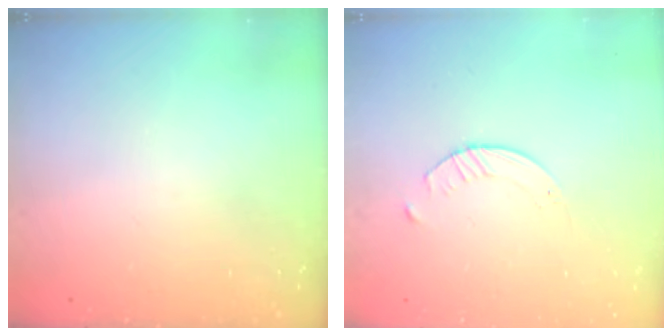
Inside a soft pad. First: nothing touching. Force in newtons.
{"total": 2.8, "press": 2.7, "slide": 0.3}